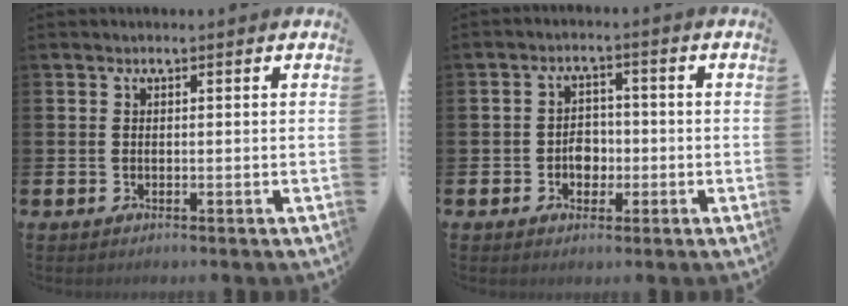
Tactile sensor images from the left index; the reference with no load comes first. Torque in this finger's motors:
{"motor_torque": [0.57, 0.09, 0.08, 0.01]}